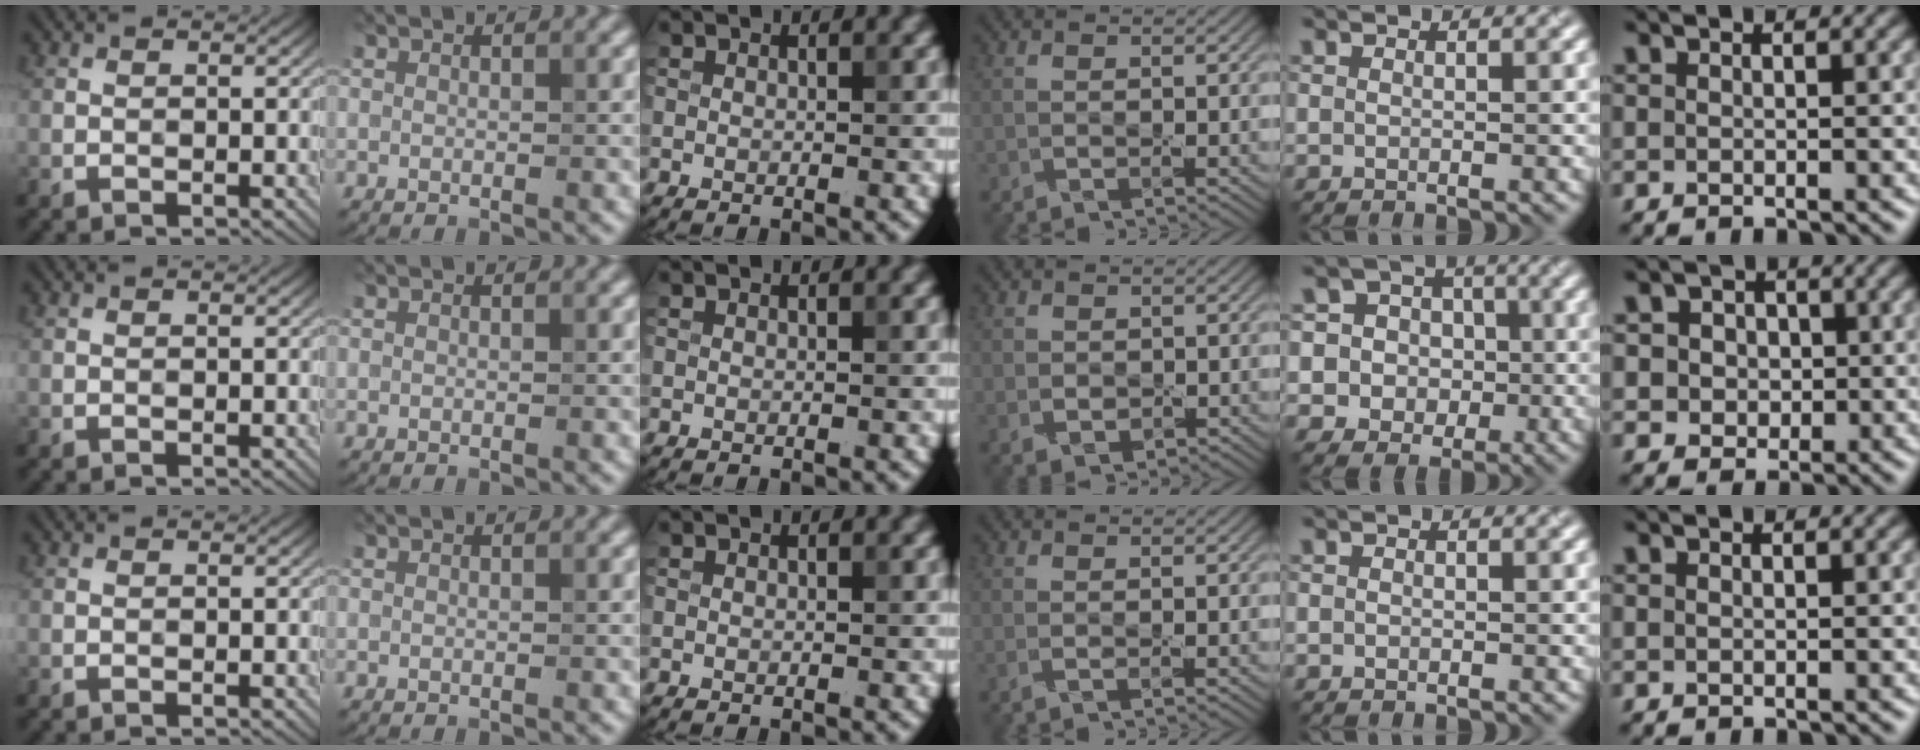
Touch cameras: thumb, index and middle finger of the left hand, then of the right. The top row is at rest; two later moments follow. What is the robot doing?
{"motion": "press", "object": "memory foam"}